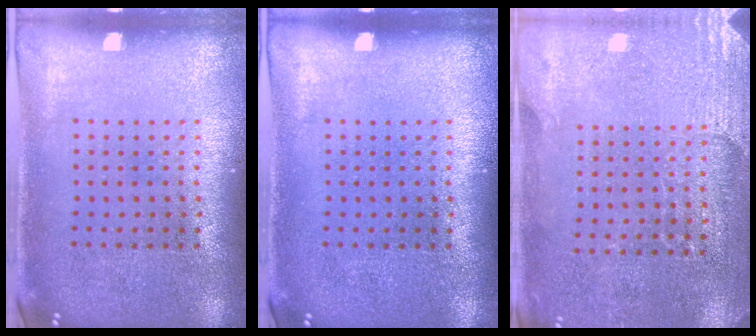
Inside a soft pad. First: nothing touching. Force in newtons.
{"total": 0.0}
{"total": 2.8, "press": 2.6, "slide": 0.8}